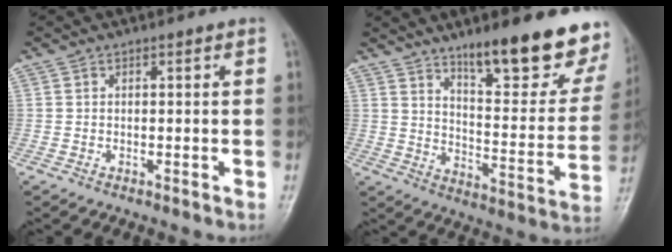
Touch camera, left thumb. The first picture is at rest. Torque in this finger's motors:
{"motor_torque": [1.02, 1.04, -0.10, -0.68, 0.07]}